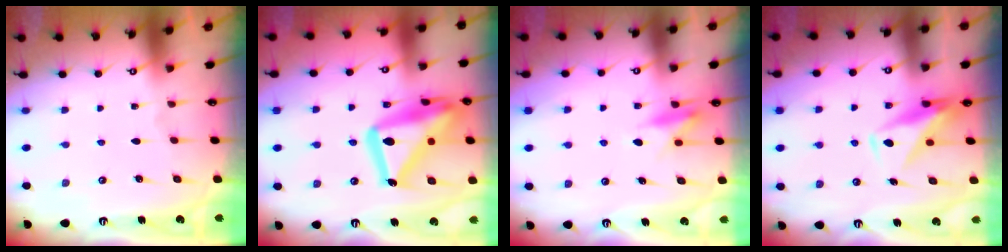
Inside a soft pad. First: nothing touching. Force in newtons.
{"total": 23.4, "press": 23.3, "slide": 2.2}
{"total": 7.6, "press": 7.6, "slide": 0.9}
{"total": 10.6, "press": 10.5, "slide": 0.8}